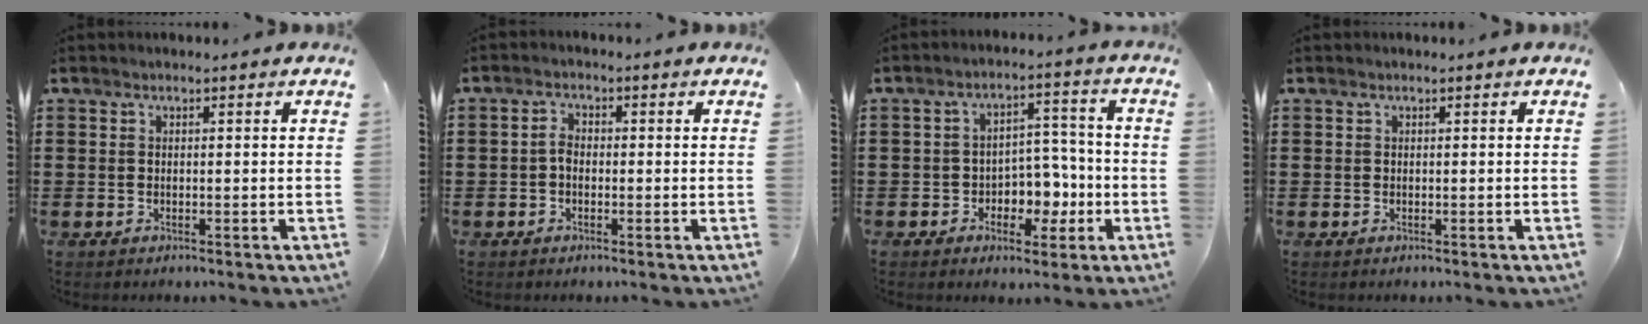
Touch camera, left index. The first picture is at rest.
{"total": 2.1, "force": [-0.4, 1.3, 1.7], "torque": [-0.042, 0.003, -0.012]}
{"total": 5.5, "force": [-1.8, 4.3, 2.9], "torque": [-0.053, 0.008, -0.037]}
{"total": 0.0}